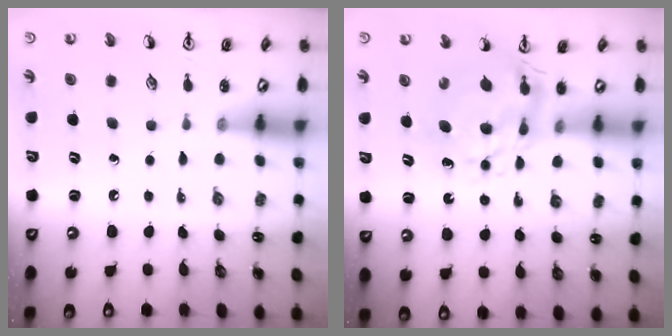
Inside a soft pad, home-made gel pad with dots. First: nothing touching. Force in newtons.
{"total": 7.6, "press": 7.5, "slide": 0.8}